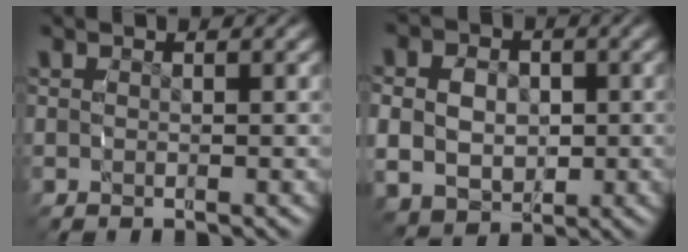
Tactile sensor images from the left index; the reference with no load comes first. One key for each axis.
{"total": 7.1, "fx": -0.7, "fy": 6.0, "fz": 3.6, "tx": -0.083, "ty": -0.032, "tz": -0.004}